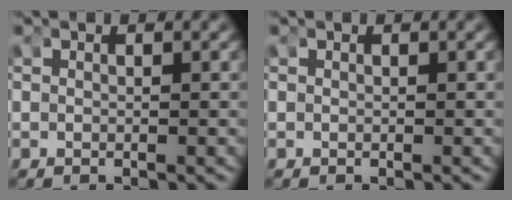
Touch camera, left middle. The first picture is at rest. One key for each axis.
{"total": 0.0}